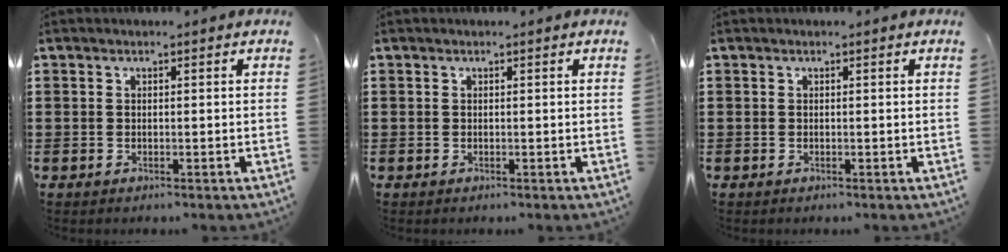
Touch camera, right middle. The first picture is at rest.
{"total": 0.0}
{"total": 0.0}